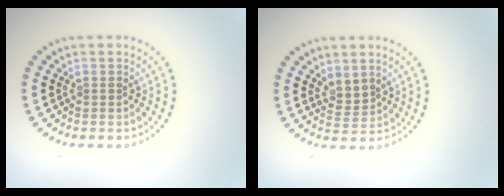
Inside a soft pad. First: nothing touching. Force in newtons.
{"total": 1.6, "press": 1.3, "slide": 0.9}